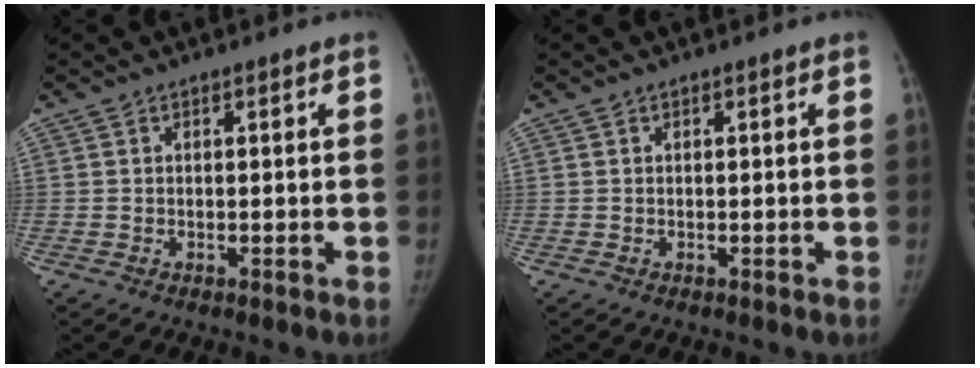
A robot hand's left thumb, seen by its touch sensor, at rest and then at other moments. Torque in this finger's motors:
{"motor_torque": [-0.03, 0.00, 0.05, 0.11, 0.00]}